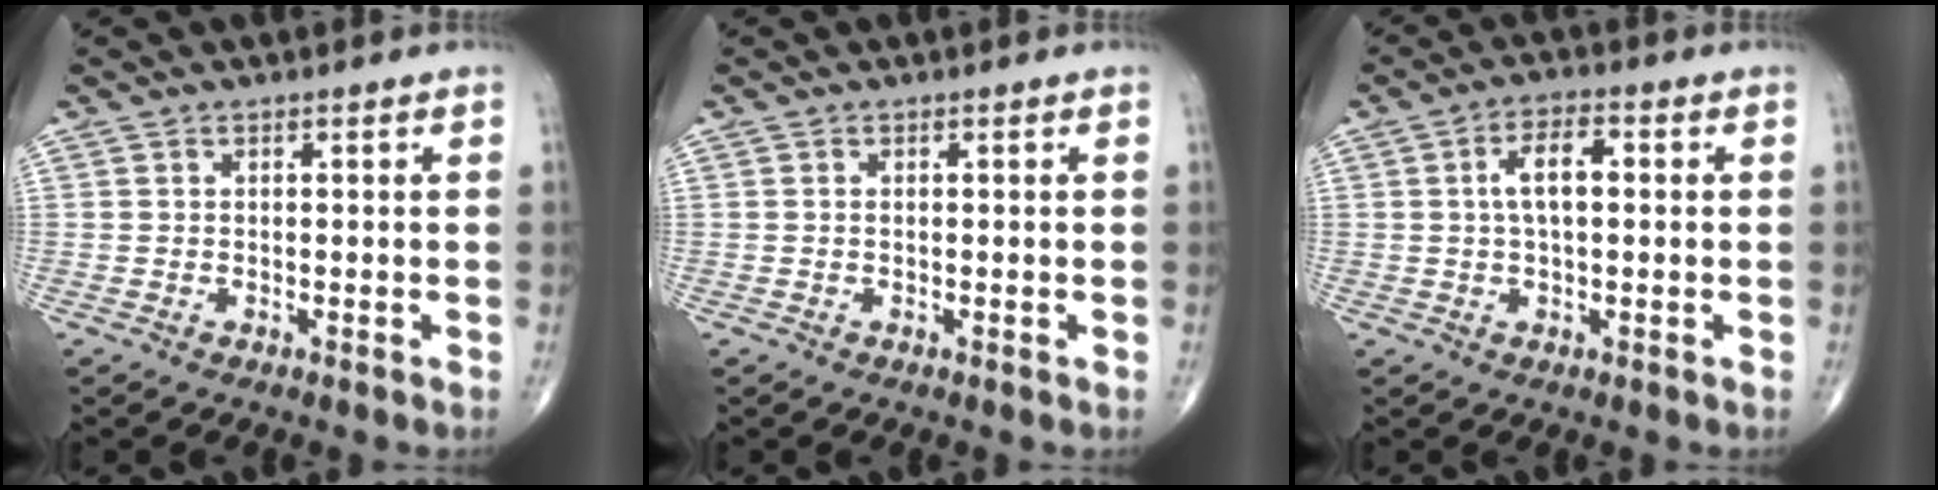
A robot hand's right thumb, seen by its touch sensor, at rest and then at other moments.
{"total": 0.0}
{"total": 5.9, "force": [0.7, 2.7, 5.2], "torque": [-0.092, 0.014, 0.008]}